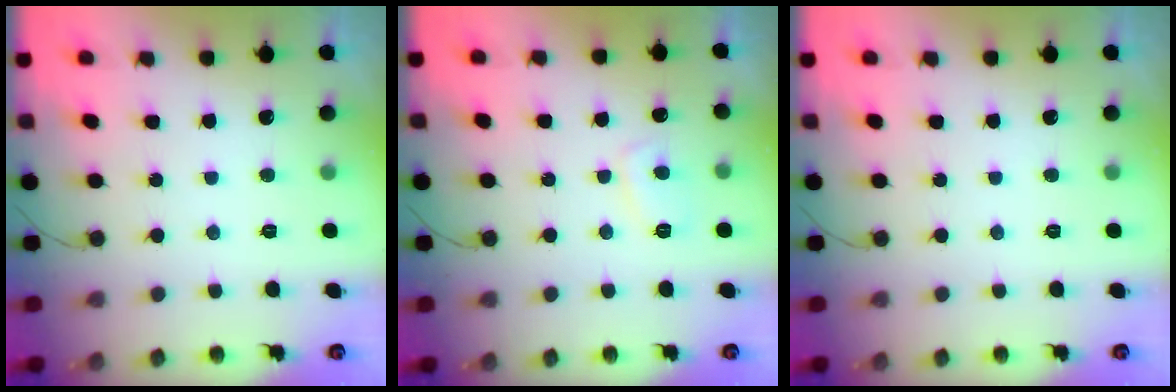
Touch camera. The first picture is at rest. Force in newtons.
{"total": 4.1, "press": 4.0, "slide": 0.8}
{"total": 0.0}